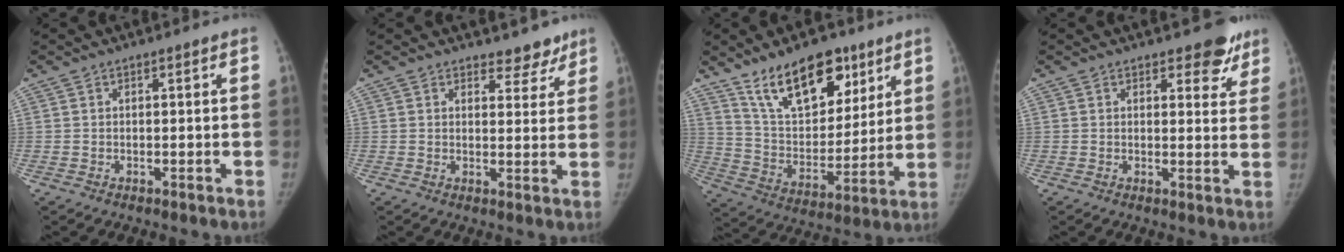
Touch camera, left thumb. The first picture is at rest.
{"total": 4.7, "force": [3.9, 2.5, 0.9], "torque": [0.020, -0.028, 0.045]}
{"total": 18.7, "force": [11.8, 9.6, 10.8], "torque": [-0.121, -0.062, 0.212]}
{"total": 5.7, "force": [4.2, 2.8, 2.5], "torque": [0.007, -0.026, 0.046]}